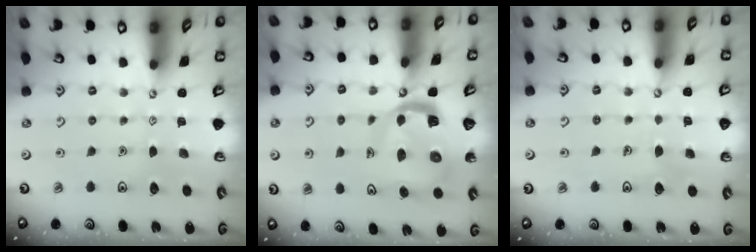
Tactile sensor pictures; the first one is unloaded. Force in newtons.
{"total": 9.0, "press": 8.9, "slide": 1.2}
{"total": 3.2, "press": 3.2, "slide": 0.2}